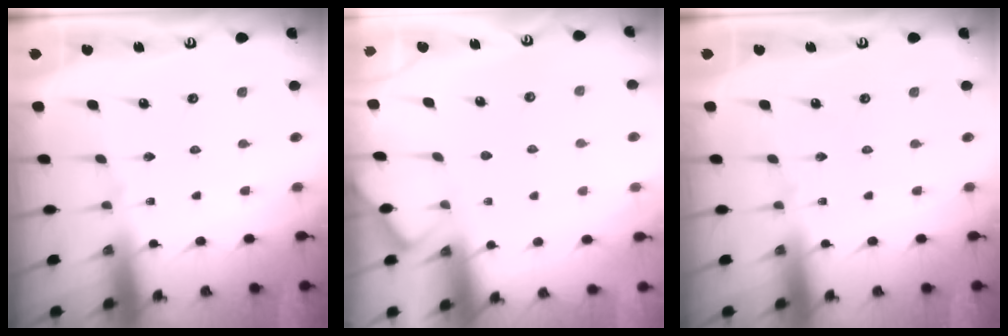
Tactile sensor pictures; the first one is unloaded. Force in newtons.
{"total": 3.0, "press": 2.9, "slide": 0.5}
{"total": 0.0}